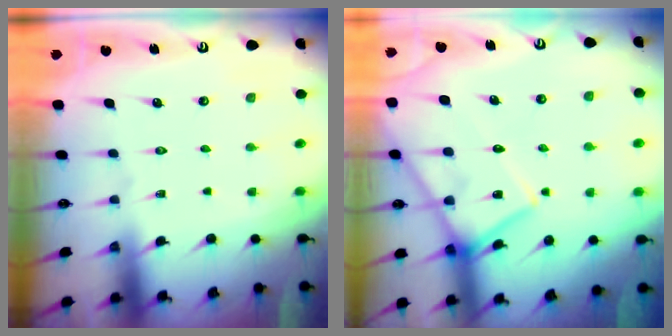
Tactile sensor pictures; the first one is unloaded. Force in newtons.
{"total": 13.2, "press": 13.2, "slide": 1.1}